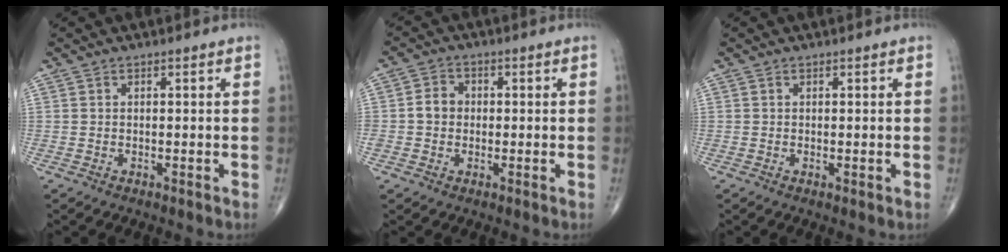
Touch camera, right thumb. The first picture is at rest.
{"total": 4.0, "force": [-0.2, 3.5, 2.0], "torque": [-0.024, 0.011, -0.009]}
{"total": 0.8, "force": [-0.1, 0.2, 0.8], "torque": [-0.010, -0.004, -0.001]}